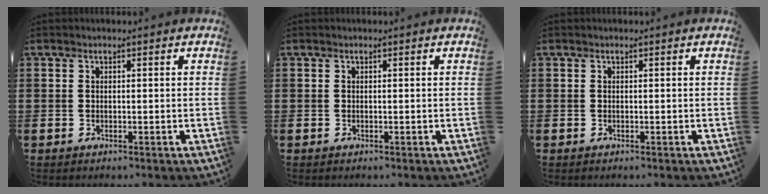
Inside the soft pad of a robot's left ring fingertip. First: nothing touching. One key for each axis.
{"total": 0.0}
{"total": 0.0}